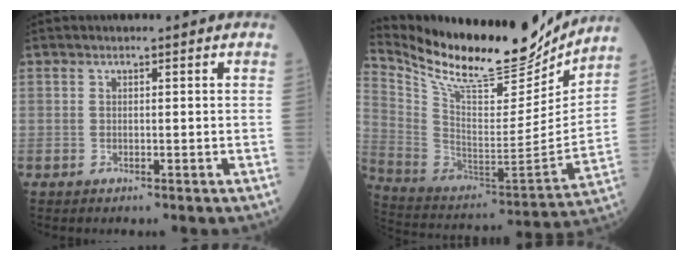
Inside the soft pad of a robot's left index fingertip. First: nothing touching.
{"total": 22.3, "force": [20.0, 4.6, 8.9], "torque": [-0.179, -0.051, 0.327]}